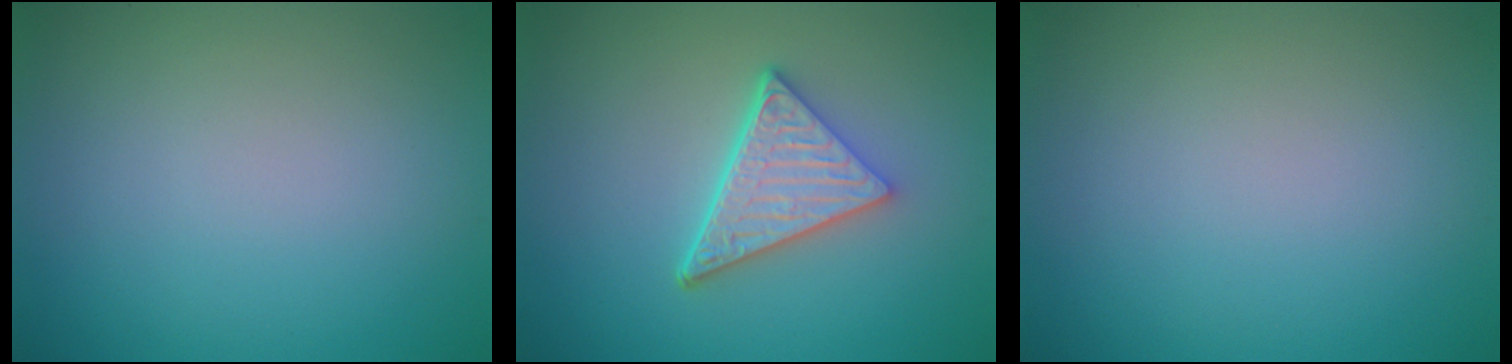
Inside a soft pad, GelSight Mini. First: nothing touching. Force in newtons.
{"total": 5.0, "press": 3.7, "slide": 3.4}
{"total": 0.0}